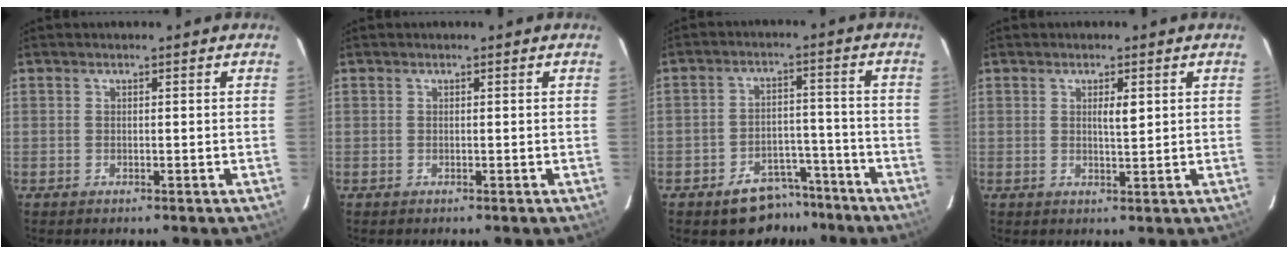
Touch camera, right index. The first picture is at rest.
{"total": 0.0}
{"total": 7.9, "force": [-5.9, 4.6, 2.7], "torque": [-0.030, 0.019, -0.086]}
{"total": 2.2, "force": [0.7, 0.4, 2.0], "torque": [-0.034, -0.003, 0.010]}